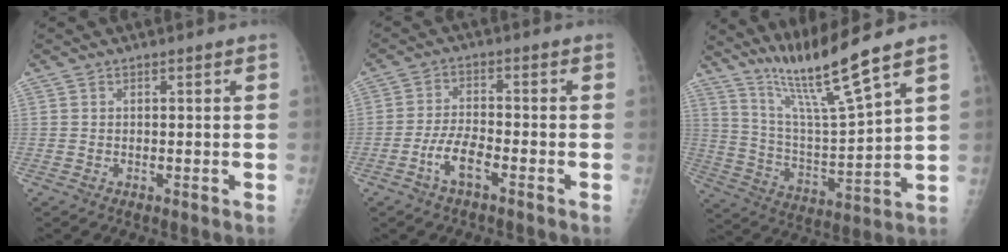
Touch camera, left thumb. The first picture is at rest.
{"total": 5.2, "force": [-3.0, 1.7, 3.9], "torque": [-0.081, 0.020, -0.056]}
{"total": 14.5, "force": [11.2, -0.7, 9.2], "torque": [-0.156, -0.072, 0.215]}